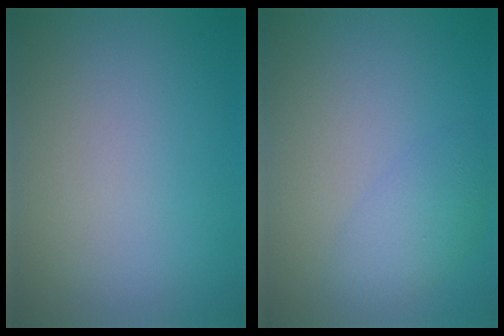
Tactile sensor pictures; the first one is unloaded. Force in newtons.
{"total": 2.5, "press": 2.5, "slide": 0.1}